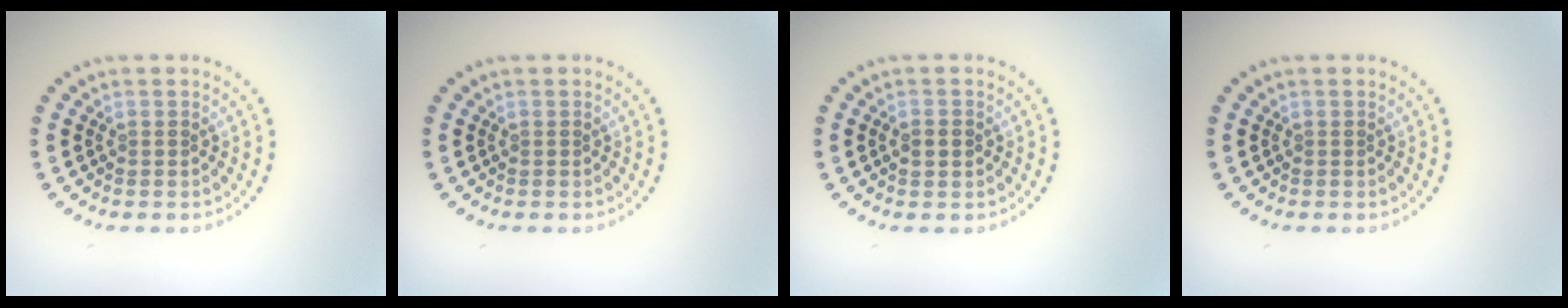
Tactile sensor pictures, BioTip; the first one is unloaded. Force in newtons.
{"total": 0.0}
{"total": 1.9, "press": 1.9, "slide": 0.1}
{"total": 0.0}